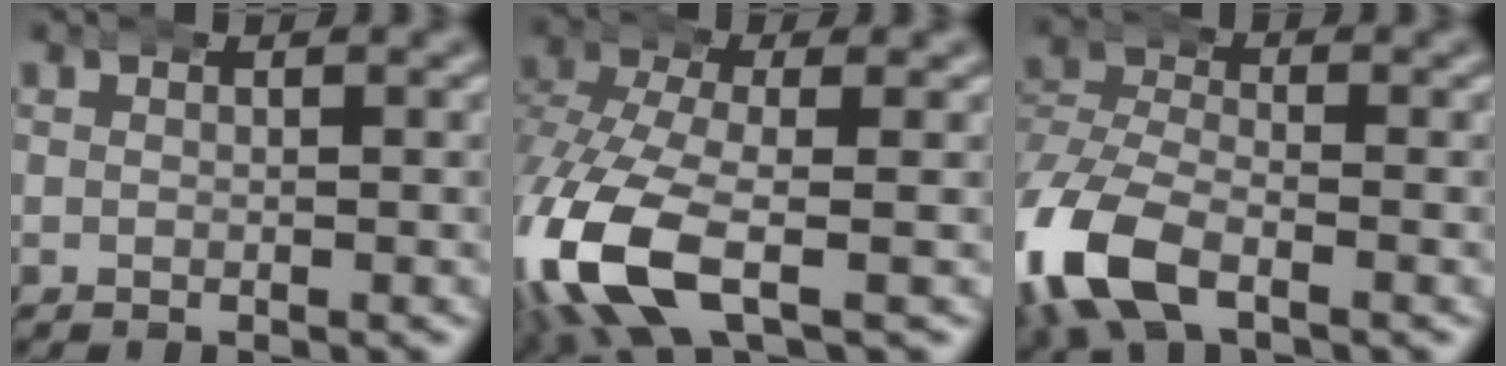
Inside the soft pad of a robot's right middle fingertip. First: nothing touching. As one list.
[{"total": 8.8, "force": [-2.5, 5.1, 6.7], "torque": [-0.190, -0.039, -0.023]}, {"total": 6.6, "force": [-2.9, 4.2, 4.3], "torque": [-0.118, -0.020, -0.042]}]